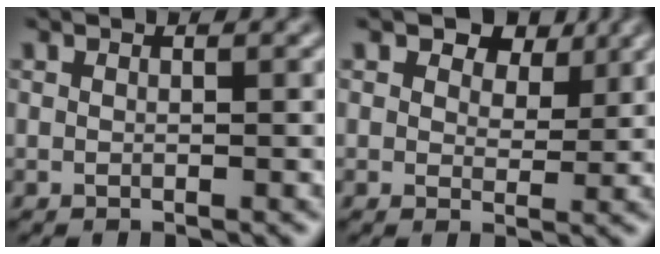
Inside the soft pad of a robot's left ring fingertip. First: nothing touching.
{"total": 4.5, "force": [3.2, 2.4, 2.0], "torque": [-0.031, 0.013, 0.027]}